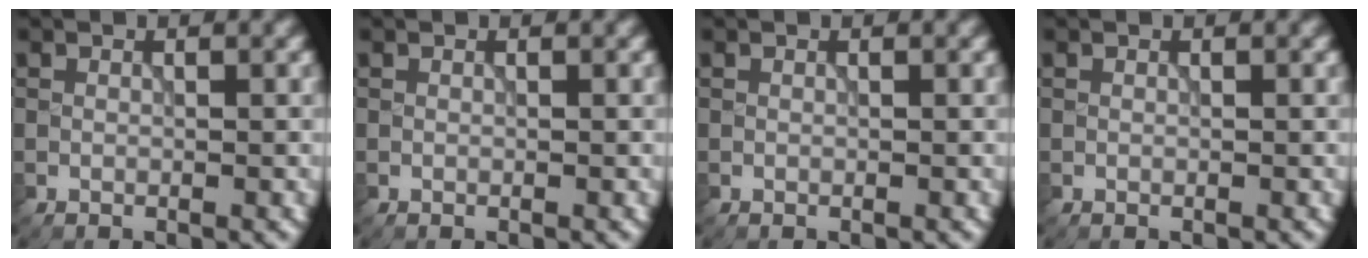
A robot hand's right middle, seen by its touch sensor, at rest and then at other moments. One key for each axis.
{"total": 0.0}
{"total": 0.0}
{"total": 0.0}